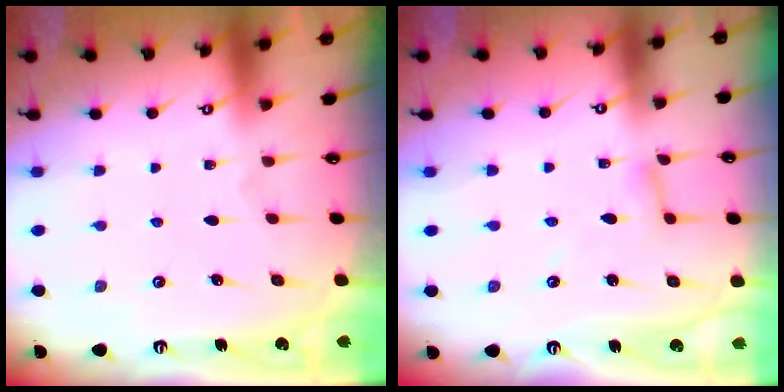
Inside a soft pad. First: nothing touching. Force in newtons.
{"total": 2.8, "press": 2.8, "slide": 0.2}